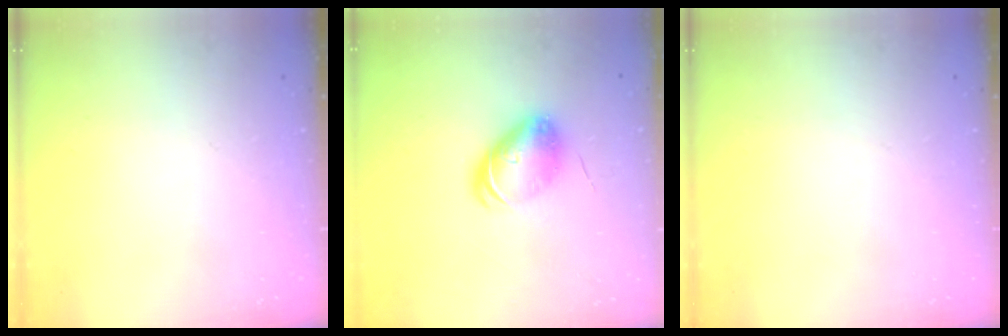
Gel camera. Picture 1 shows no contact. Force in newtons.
{"total": 7.7, "press": 7.5, "slide": 1.6}
{"total": 0.0}